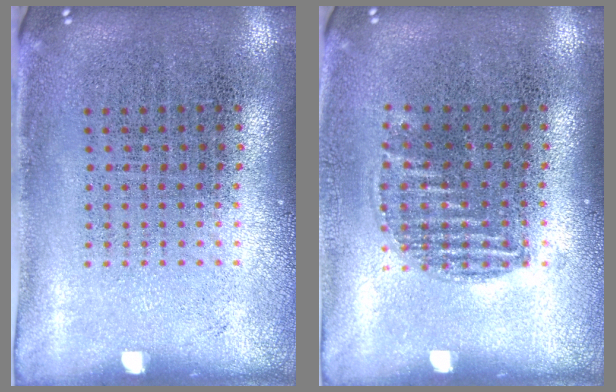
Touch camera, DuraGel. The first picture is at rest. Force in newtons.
{"total": 0.9, "press": 0.8, "slide": 0.3}